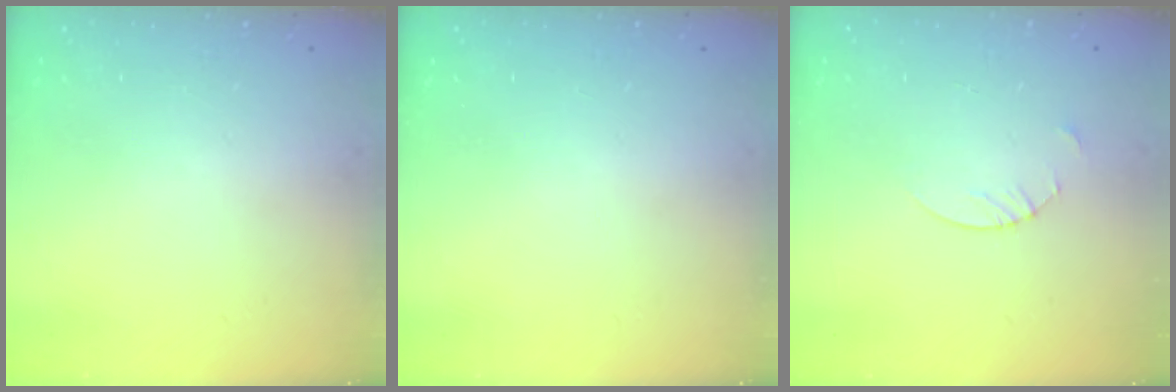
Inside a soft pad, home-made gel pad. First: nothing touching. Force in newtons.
{"total": 0.0}
{"total": 1.8, "press": 1.8, "slide": 0.2}